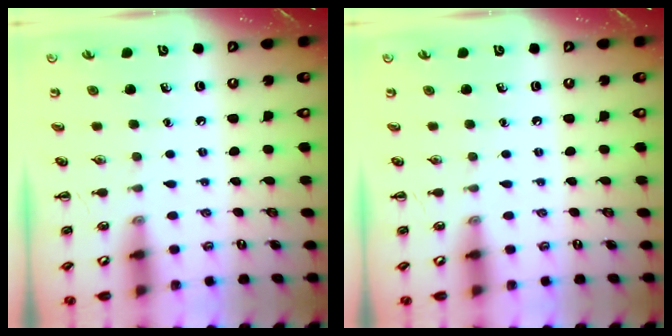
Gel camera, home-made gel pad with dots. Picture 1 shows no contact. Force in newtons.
{"total": 0.0}